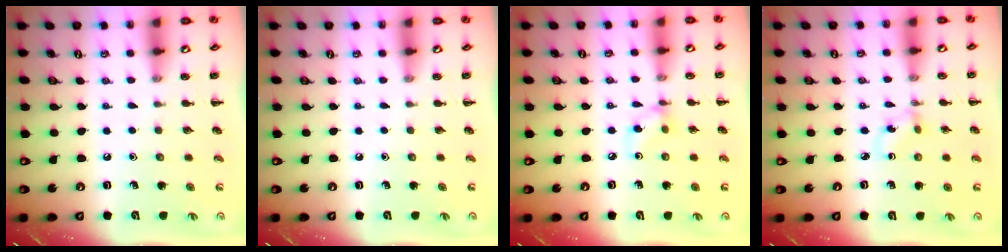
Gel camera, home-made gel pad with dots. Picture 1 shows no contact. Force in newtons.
{"total": 0.0}
{"total": 4.3, "press": 4.3, "slide": 0.7}
{"total": 1.3, "press": 1.0, "slide": 0.7}